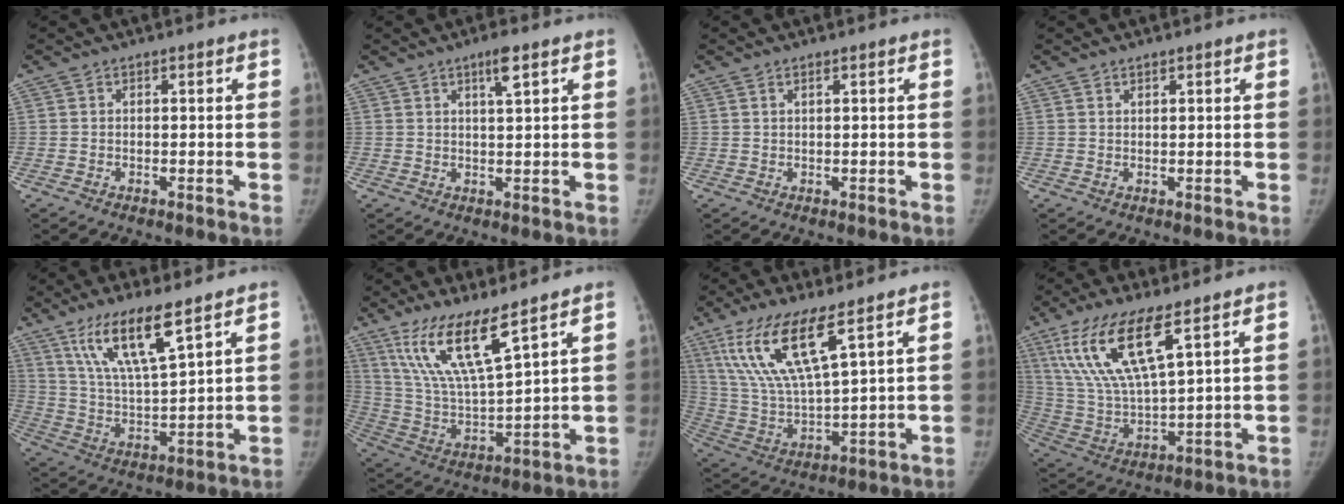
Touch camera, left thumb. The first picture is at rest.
{"total": 3.7, "force": [2.1, 0.4, 3.0], "torque": [-0.052, -0.010, 0.037]}
{"total": 0.8, "force": [0.5, 0.1, 0.6], "torque": [-0.011, 0.003, 0.011]}
{"total": 0.9, "force": [0.7, 0.2, 0.4], "torque": [-0.006, -0.005, 0.013]}
{"total": 13.2, "force": [8.1, 2.5, 10.0], "torque": [-0.183, -0.041, 0.166]}
{"total": 15.3, "force": [9.8, 2.8, 11.4], "torque": [-0.219, -0.056, 0.206]}
{"total": 15.8, "force": [8.7, 3.6, 12.7], "torque": [-0.265, -0.039, 0.181]}
{"total": 16.4, "force": [8.7, 4.4, 13.2], "torque": [-0.273, -0.035, 0.178]}